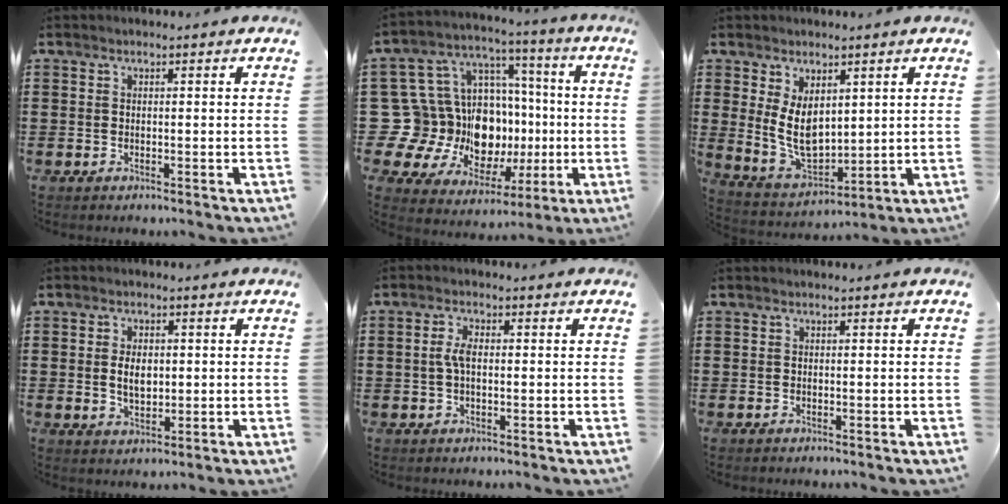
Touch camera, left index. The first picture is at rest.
{"total": 16.7, "force": [-2.7, 15.1, 6.6], "torque": [-0.164, -0.028, -0.012]}
{"total": 7.7, "force": [2.8, 4.6, 5.5], "torque": [-0.114, -0.019, 0.050]}
{"total": 3.8, "force": [0.2, 2.3, 3.1], "torque": [-0.048, 0.002, -0.001]}
{"total": 3.2, "force": [0.1, 1.4, 2.9], "torque": [-0.068, 0.002, -0.001]}
{"total": 0.0}